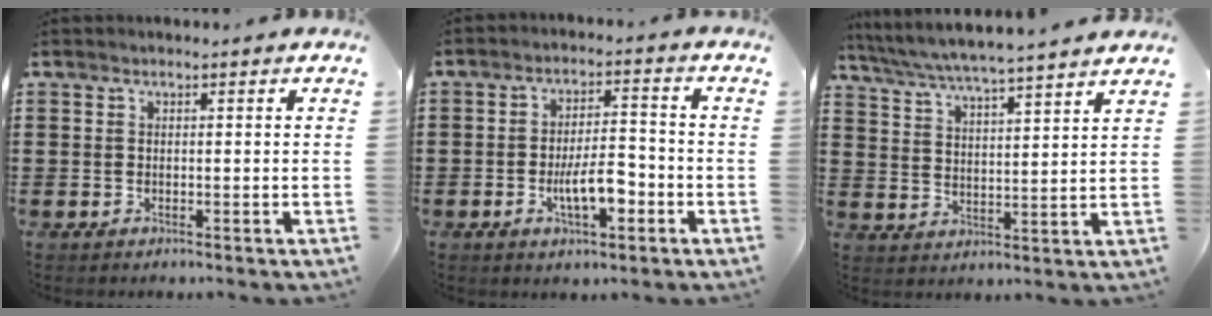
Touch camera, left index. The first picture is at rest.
{"total": 7.2, "force": [-2.6, 2.7, 6.2], "torque": [-0.114, -0.003, -0.053]}
{"total": 4.9, "force": [4.6, -0.6, 1.7], "torque": [-0.053, -0.032, 0.075]}